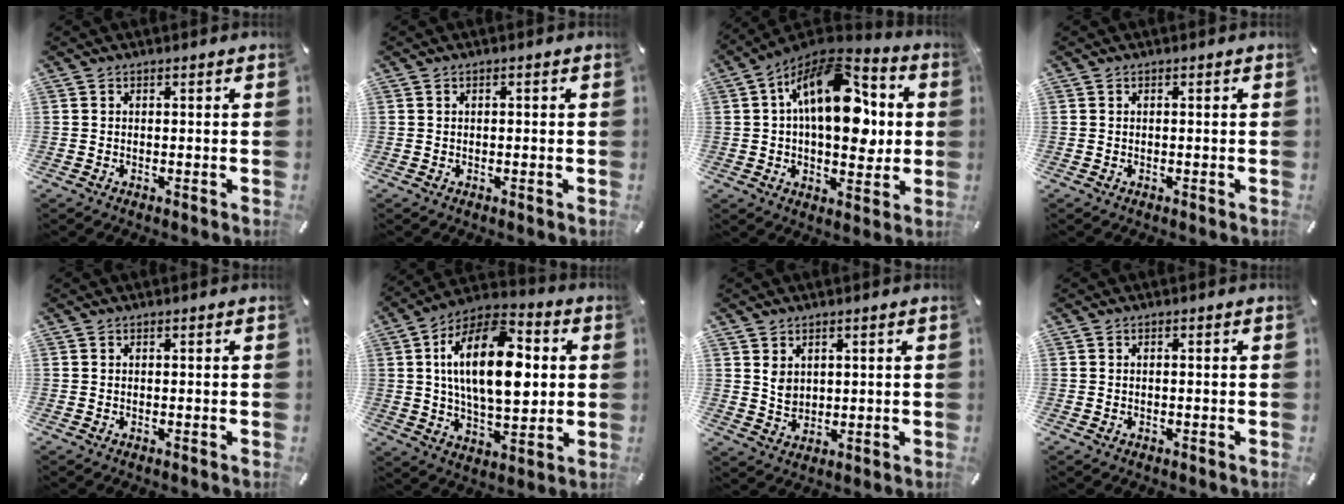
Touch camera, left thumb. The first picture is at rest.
{"total": 0.7, "force": [-0.1, 0.3, 0.6], "torque": [-0.010, 0.001, -0.001]}
{"total": 20.6, "force": [4.2, 11.6, 16.5], "torque": [-0.270, -0.013, 0.068]}
{"total": 0.0}
{"total": 0.0}
{"total": 21.3, "force": [3.8, 11.7, 17.4], "torque": [-0.307, -0.006, 0.056]}
{"total": 3.7, "force": [1.6, 3.0, 1.5], "torque": [-0.025, -0.002, 0.029]}
{"total": 0.6, "force": [-0.2, 0.3, 0.5], "torque": [-0.010, 0.000, -0.004]}